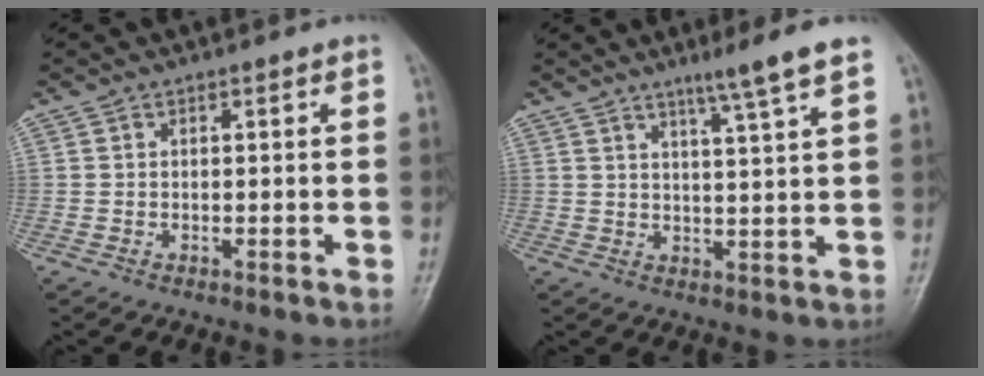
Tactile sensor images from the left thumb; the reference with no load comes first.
{"total": 6.5, "force": [4.5, -0.7, 4.7], "torque": [-0.076, -0.026, 0.073]}